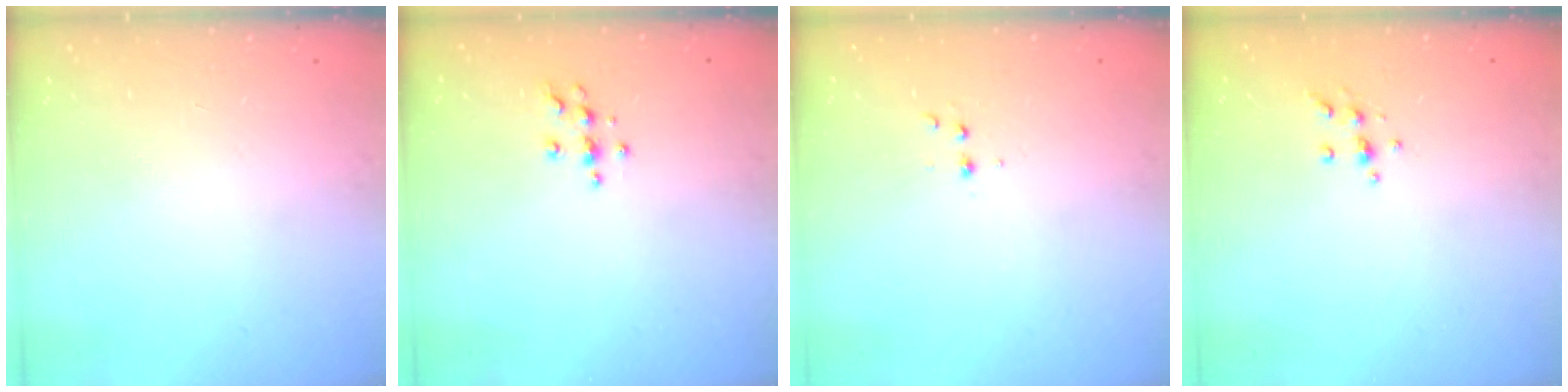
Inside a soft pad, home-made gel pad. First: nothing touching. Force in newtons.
{"total": 5.6, "press": 5.5, "slide": 0.7}
{"total": 2.9, "press": 2.7, "slide": 1.1}
{"total": 5.4, "press": 5.3, "slide": 0.6}